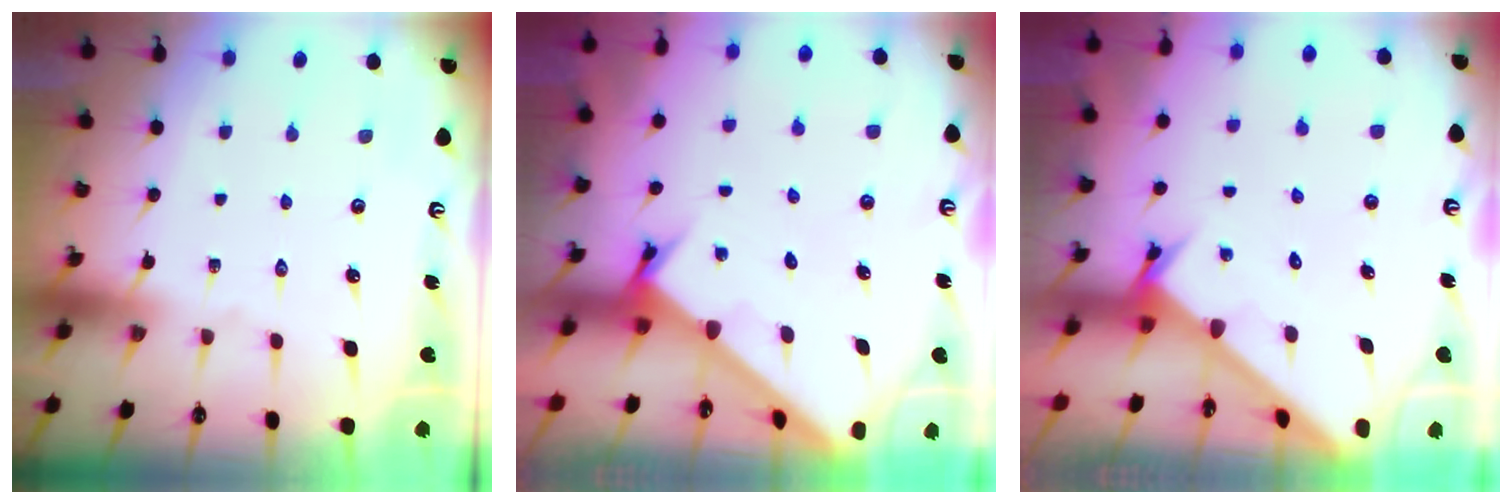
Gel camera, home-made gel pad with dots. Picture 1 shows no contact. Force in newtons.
{"total": 1.8, "press": 1.8, "slide": 0.2}
{"total": 2.2, "press": 2.2, "slide": 0.1}